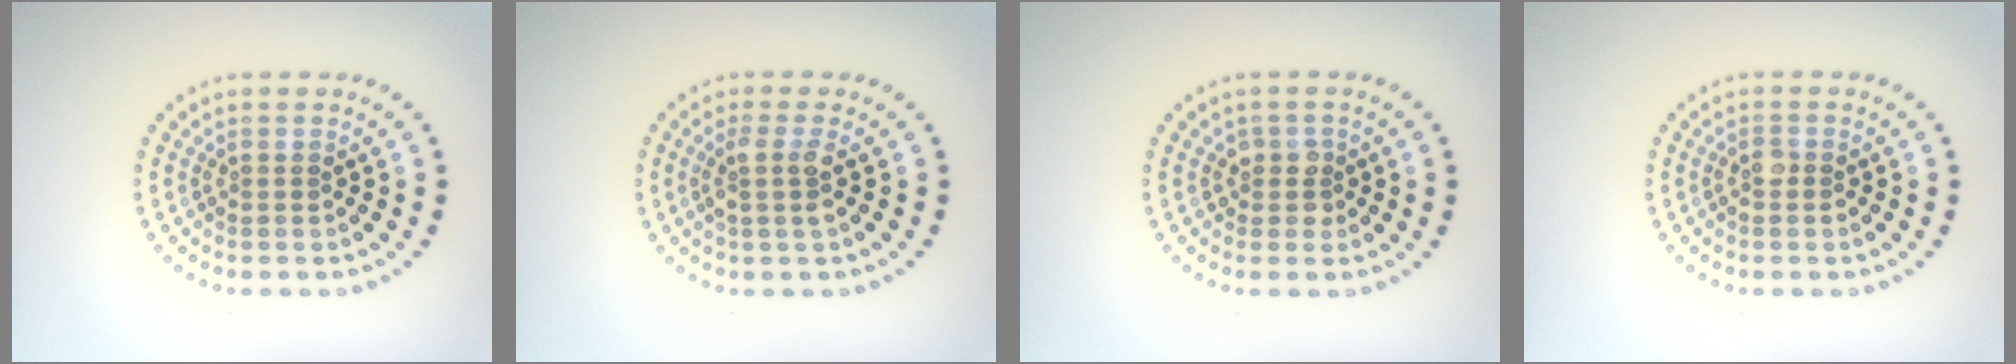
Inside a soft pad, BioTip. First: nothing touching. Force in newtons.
{"total": 2.2, "press": 1.7, "slide": 1.4}
{"total": 1.6, "press": 1.4, "slide": 0.7}
{"total": 0.8, "press": 0.7, "slide": 0.4}